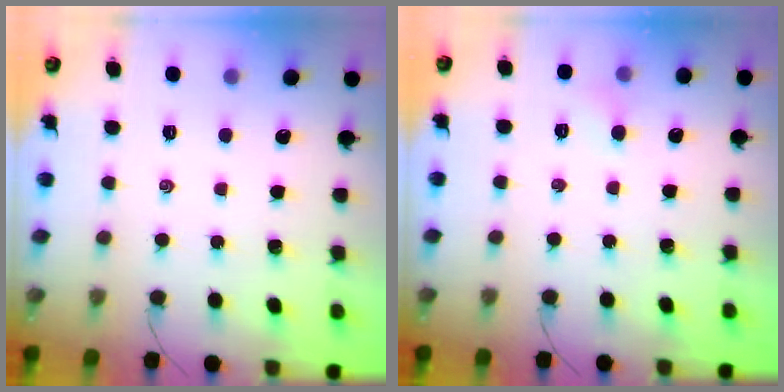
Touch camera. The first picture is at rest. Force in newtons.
{"total": 3.0, "press": 2.8, "slide": 1.0}